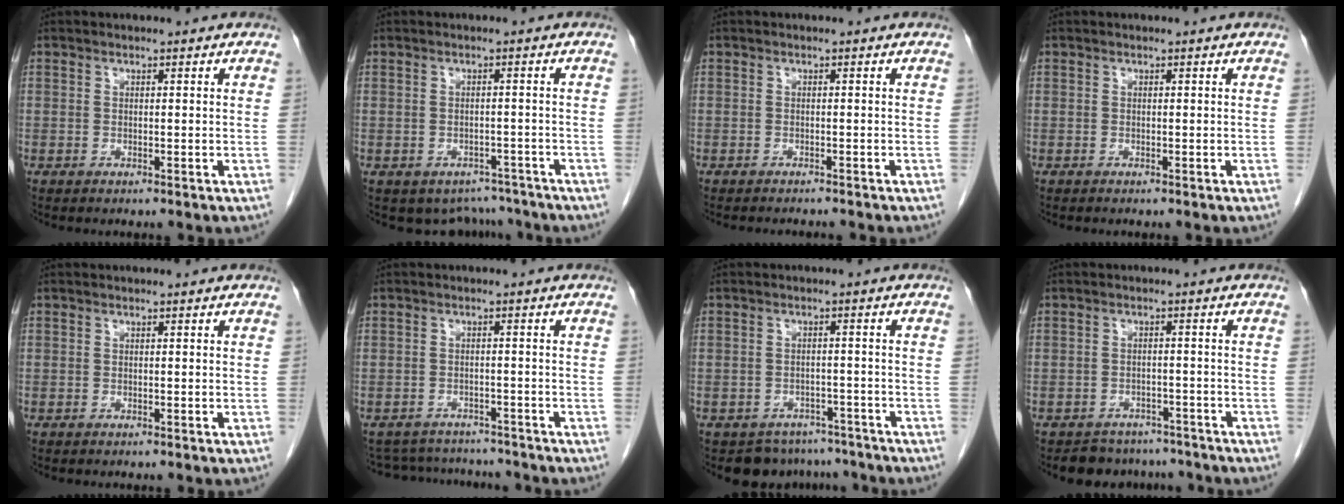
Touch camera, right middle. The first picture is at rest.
{"total": 5.4, "force": [-4.6, 2.7, 0.0], "torque": [0.014, 0.012, -0.056]}
{"total": 3.4, "force": [-3.2, 0.3, 1.1], "torque": [-0.016, -0.007, -0.039]}
{"total": 0.0}
{"total": 0.0}
{"total": 8.5, "force": [-8.1, 2.3, 1.1], "torque": [-0.023, 0.010, -0.106]}
{"total": 8.3, "force": [-6.4, 5.2, 1.1], "torque": [-0.012, 0.008, -0.076]}
{"total": 6.1, "force": [-5.4, 2.8, -0.1], "torque": [0.009, 0.011, -0.069]}